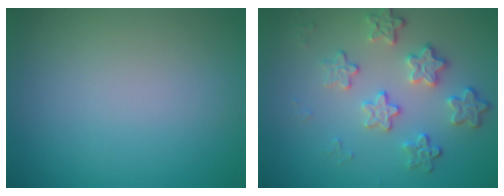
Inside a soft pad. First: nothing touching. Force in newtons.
{"total": 3.9, "press": 3.2, "slide": 2.2}